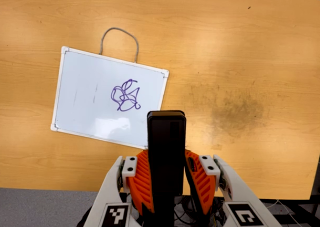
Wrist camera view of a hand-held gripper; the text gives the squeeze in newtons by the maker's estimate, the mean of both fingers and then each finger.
{"total": 4.1, "left": 2.7, "right": 5.5}